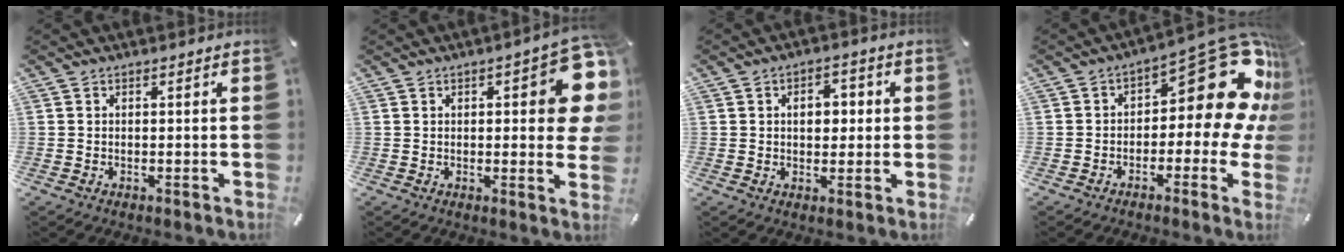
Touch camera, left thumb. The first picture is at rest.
{"total": 13.3, "force": [3.7, 5.2, 11.7], "torque": [-0.135, -0.023, 0.061]}
{"total": 5.4, "force": [0.4, 3.8, 3.7], "torque": [-0.037, -0.004, -0.005]}
{"total": 21.6, "force": [7.9, 10.3, 17.2], "torque": [-0.195, -0.059, 0.135]}